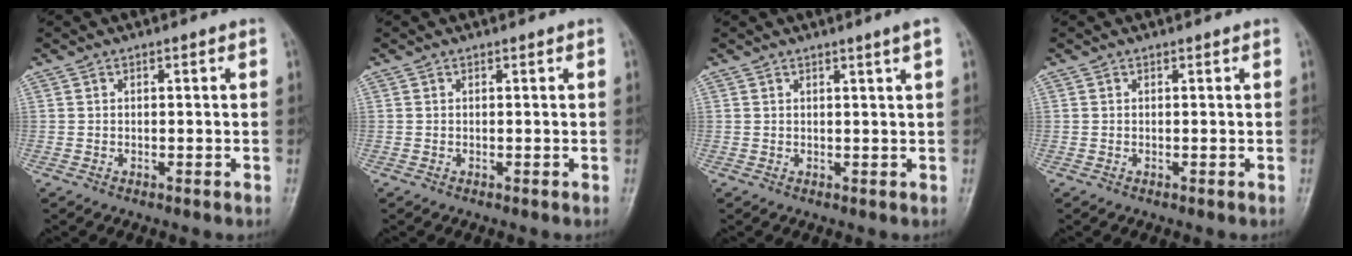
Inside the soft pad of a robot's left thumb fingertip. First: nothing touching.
{"total": 0.0}
{"total": 1.8, "force": [1.0, -0.8, 1.3], "torque": [-0.023, -0.008, 0.016]}
{"total": 0.0}